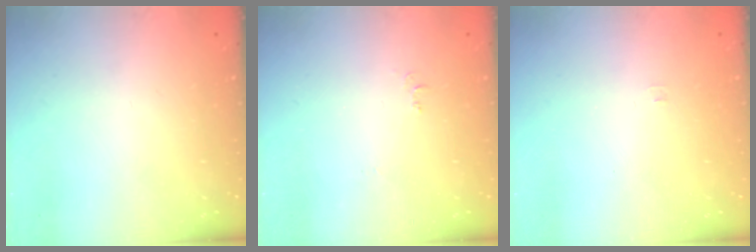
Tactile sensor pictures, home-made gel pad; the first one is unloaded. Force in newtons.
{"total": 6.1, "press": 6.1, "slide": 0.7}
{"total": 3.3, "press": 3.3, "slide": 0.4}